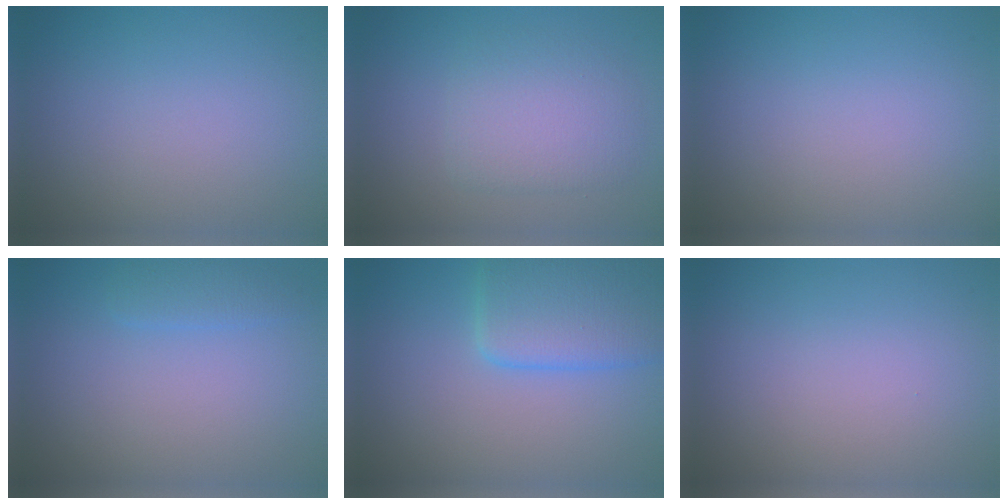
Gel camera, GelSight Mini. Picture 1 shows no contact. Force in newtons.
{"total": 3.7, "press": 3.7, "slide": 0.3}
{"total": 0.0}
{"total": 1.4, "press": 1.4, "slide": 0.1}
{"total": 4.8, "press": 4.8, "slide": 0.2}
{"total": 0.0}